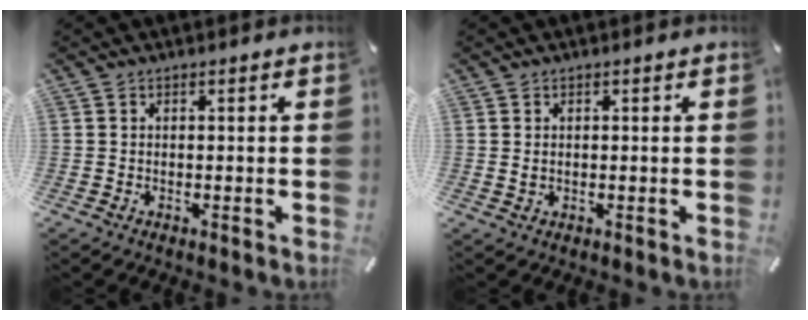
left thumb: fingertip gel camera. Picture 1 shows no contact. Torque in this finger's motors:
{"motor_torque": [-0.20, -0.26, -0.11, -0.03, 0.07]}